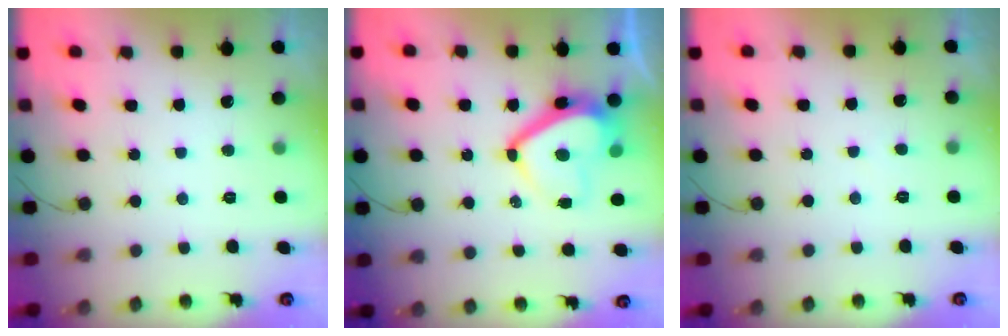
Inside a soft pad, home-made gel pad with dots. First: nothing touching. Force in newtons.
{"total": 12.3, "press": 12.2, "slide": 1.4}
{"total": 0.8, "press": 0.7, "slide": 0.3}